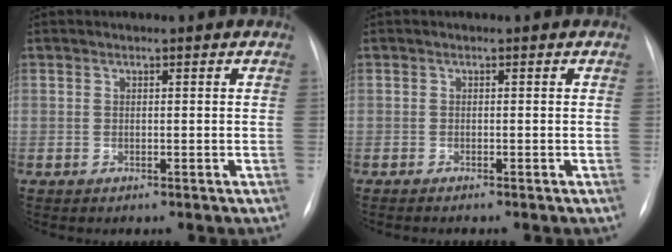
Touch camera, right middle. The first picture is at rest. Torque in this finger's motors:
{"motor_torque": [0.29, -0.33, 0.00, 0.01]}